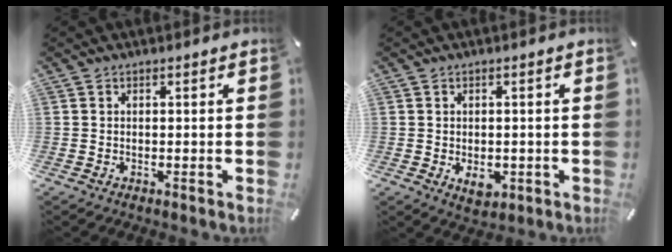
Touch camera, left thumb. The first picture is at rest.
{"total": 4.0, "force": [-1.0, 2.9, 2.6], "torque": [-0.032, -0.003, -0.018]}